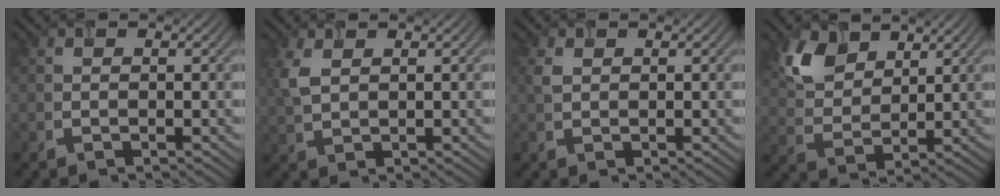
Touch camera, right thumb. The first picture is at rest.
{"total": 3.4, "force": [1.4, 1.8, 2.5], "torque": [-0.075, 0.004, 0.033]}
{"total": 1.4, "force": [0.6, 1.0, 0.8], "torque": [-0.024, 0.002, 0.013]}
{"total": 6.9, "force": [4.3, 4.0, 3.7], "torque": [-0.090, -0.003, 0.090]}